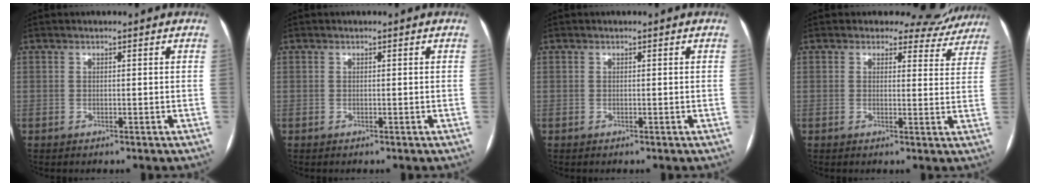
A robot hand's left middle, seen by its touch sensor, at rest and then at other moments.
{"total": 0.0}
{"total": 0.0}
{"total": 7.7, "force": [7.0, 3.2, -0.1], "torque": [0.031, -0.011, 0.052]}